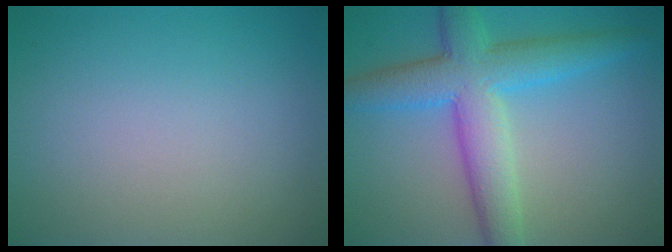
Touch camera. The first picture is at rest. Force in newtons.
{"total": 7.4, "press": 7.4, "slide": 0.2}